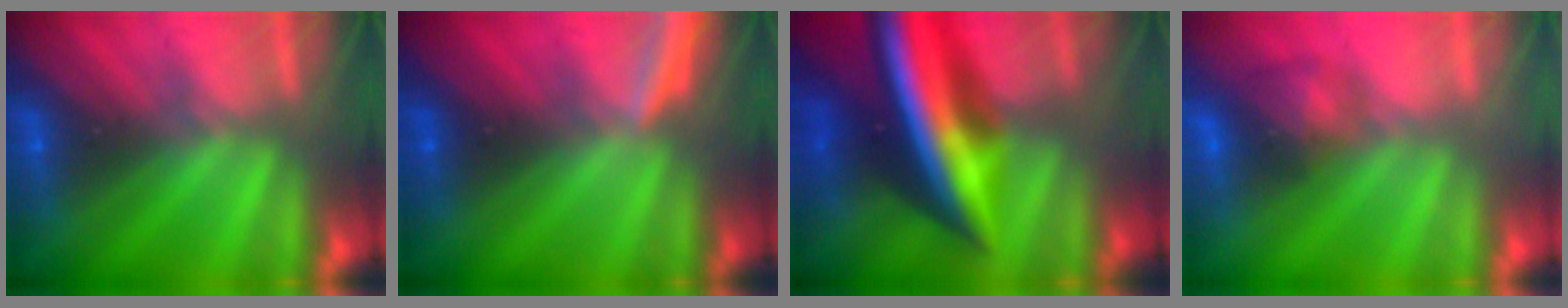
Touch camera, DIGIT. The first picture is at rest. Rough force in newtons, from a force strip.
{"total": 4.8}
{"total": 7.8}
{"total": 2.7}